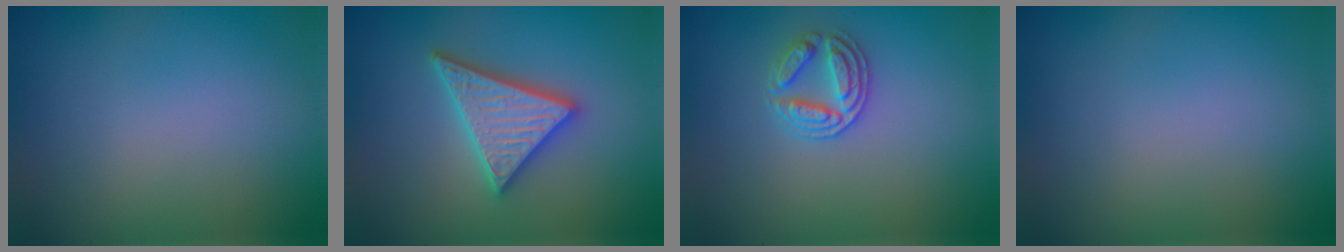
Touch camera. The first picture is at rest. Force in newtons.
{"total": 4.9, "press": 4.8, "slide": 0.7}
{"total": 2.7, "press": 2.6, "slide": 0.7}
{"total": 0.0}